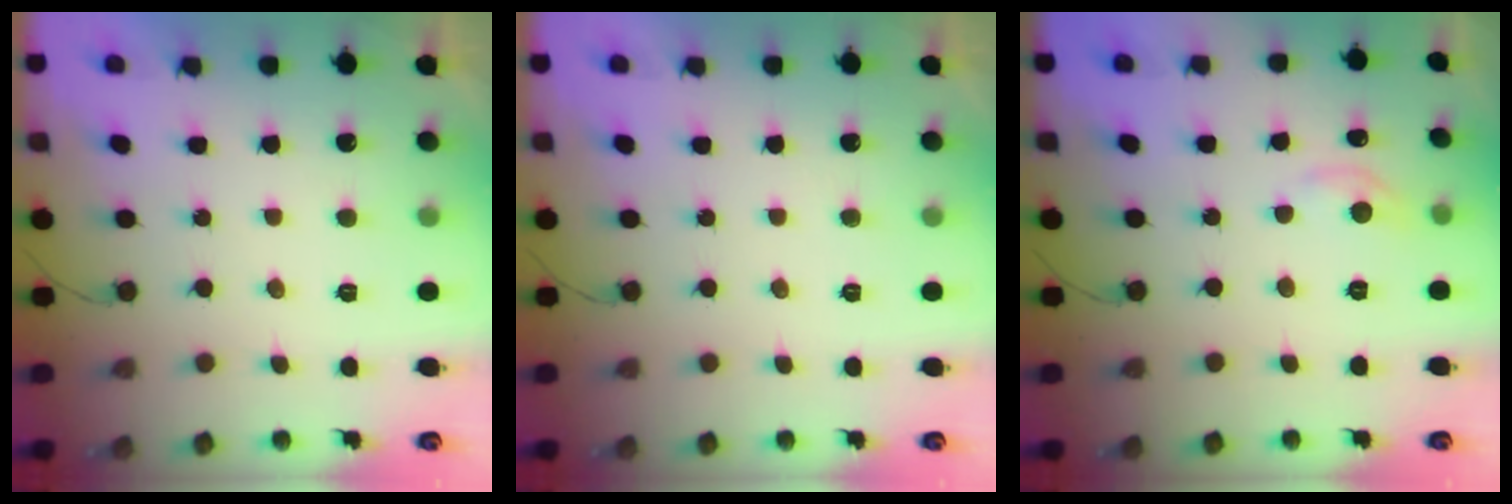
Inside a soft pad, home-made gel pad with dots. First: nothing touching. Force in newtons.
{"total": 0.0}
{"total": 5.1, "press": 5.1, "slide": 0.7}